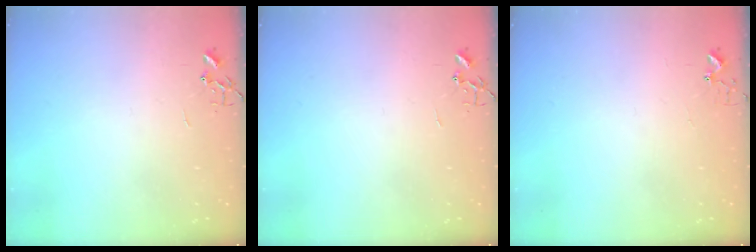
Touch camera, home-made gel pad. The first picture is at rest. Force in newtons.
{"total": 0.0}
{"total": 2.7, "press": 2.7, "slide": 0.2}